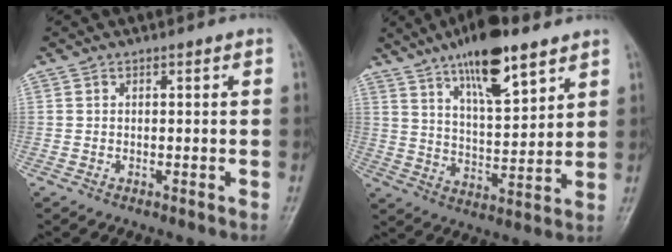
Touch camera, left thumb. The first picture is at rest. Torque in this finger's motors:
{"motor_torque": [2.63, 2.38, 0.95, -1.52, 0.44]}